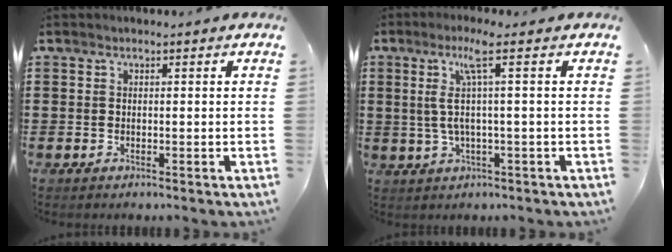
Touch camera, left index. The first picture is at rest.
{"total": 6.0, "force": [1.6, -0.4, 5.8], "torque": [-0.125, -0.005, 0.018]}